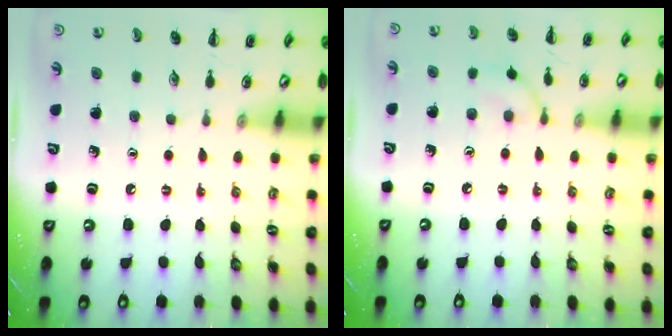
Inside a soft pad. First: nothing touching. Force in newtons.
{"total": 5.2, "press": 5.1, "slide": 1.2}